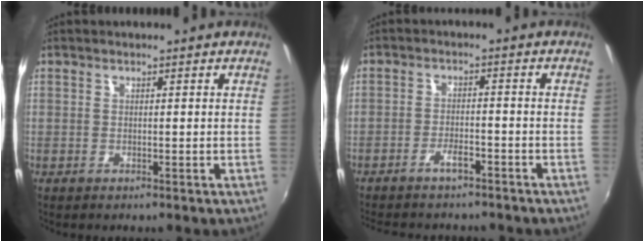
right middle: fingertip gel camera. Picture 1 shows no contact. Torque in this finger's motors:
{"motor_torque": [1.07, -1.07, 0.12, 0.04]}